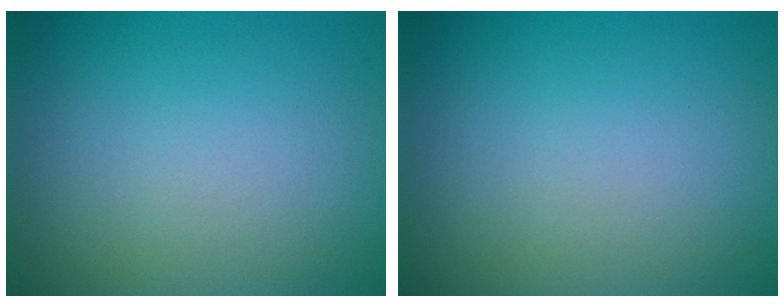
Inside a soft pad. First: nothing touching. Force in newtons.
{"total": 0.0}